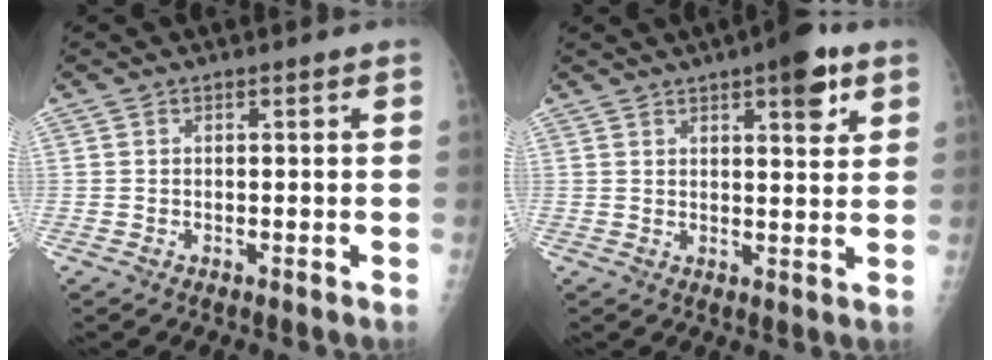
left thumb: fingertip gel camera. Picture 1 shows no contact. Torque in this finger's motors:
{"motor_torque": [0.68, 0.64, 0.33, -0.53, 0.01]}